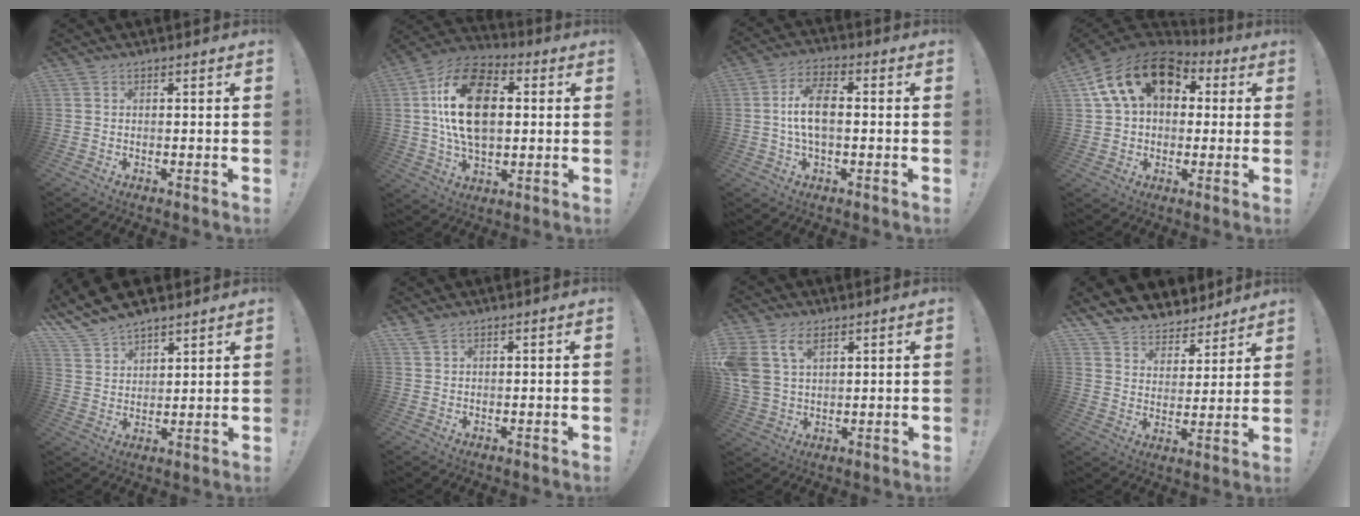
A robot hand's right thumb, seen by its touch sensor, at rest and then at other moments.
{"total": 21.7, "force": [2.9, 13.6, 16.6], "torque": [-0.294, 0.004, 0.046]}
{"total": 9.8, "force": [-0.3, 4.9, 8.5], "torque": [-0.149, 0.004, -0.004]}
{"total": 19.0, "force": [6.5, 12.4, 12.8], "torque": [-0.213, -0.006, 0.113]}
{"total": 9.4, "force": [8.1, 4.0, 2.4], "torque": [-0.070, -0.056, 0.161]}
{"total": 2.1, "force": [1.5, 0.8, 1.2], "torque": [-0.025, -0.003, 0.029]}
{"total": 9.7, "force": [5.1, 6.2, 5.4], "torque": [-0.134, -0.011, 0.101]}
{"total": 7.2, "force": [5.8, 4.0, 0.8], "torque": [-0.022, -0.061, 0.115]}